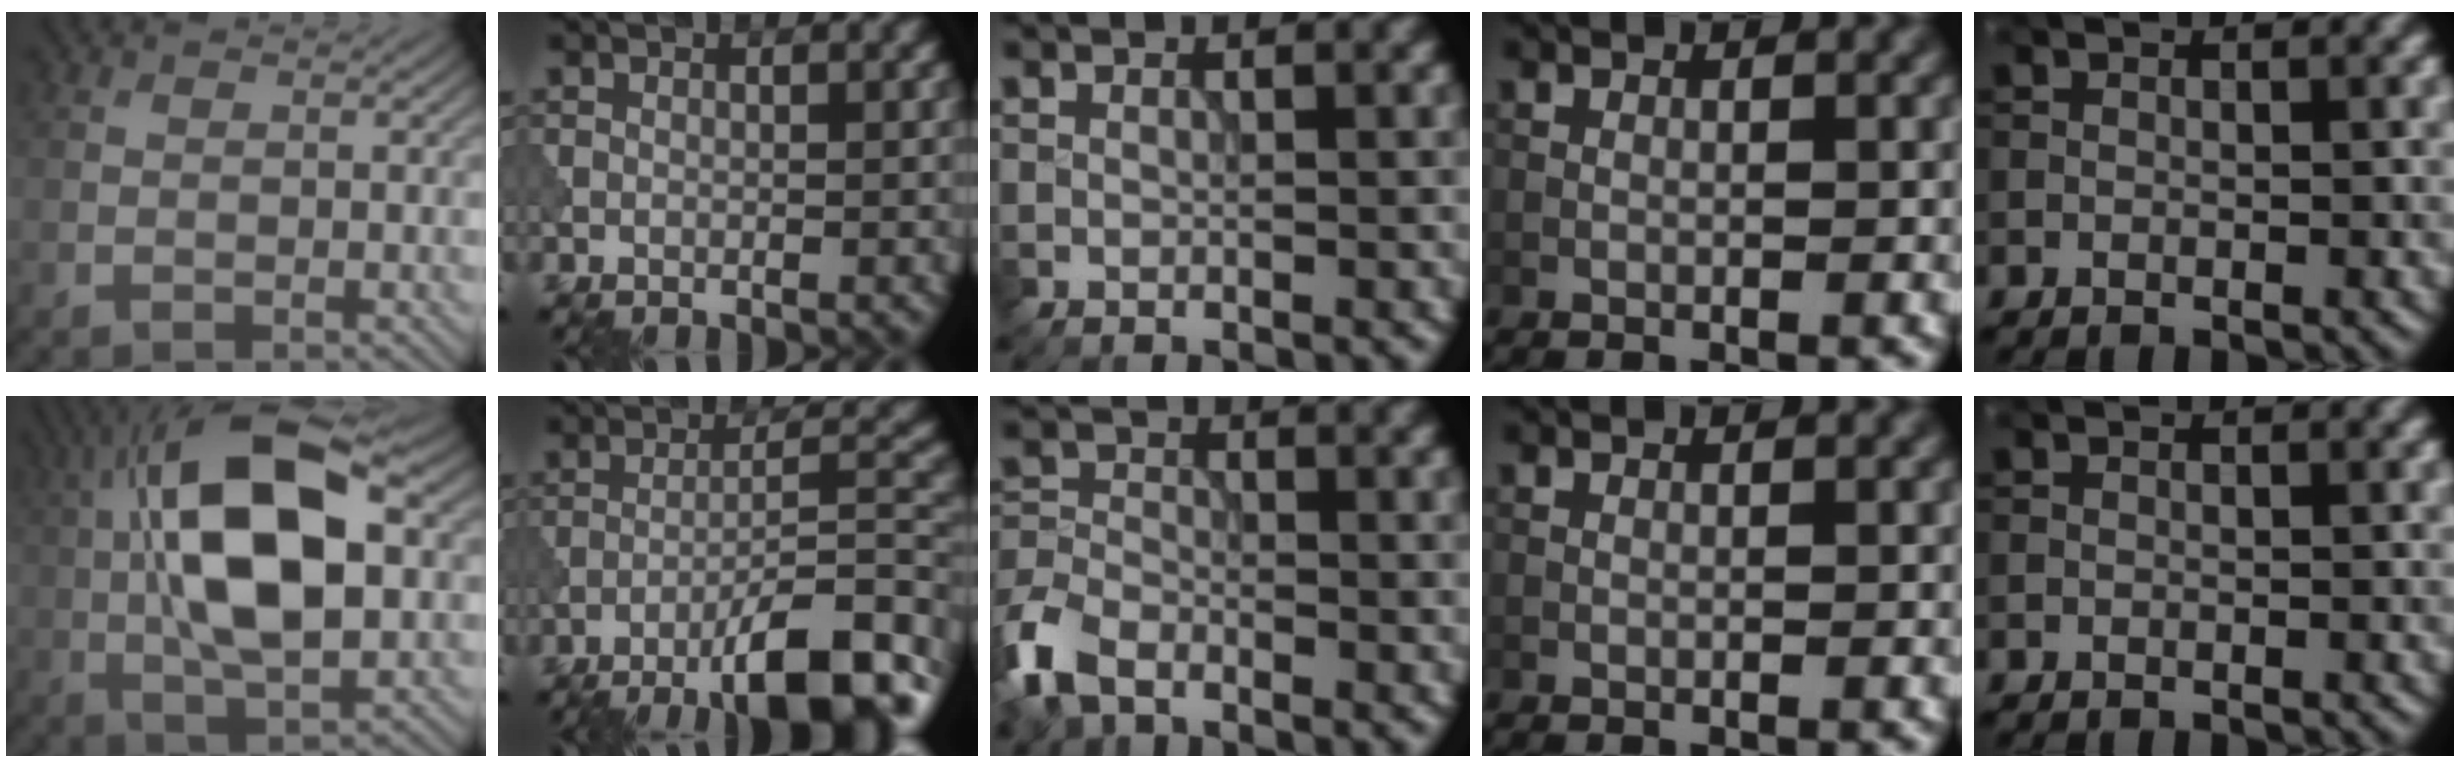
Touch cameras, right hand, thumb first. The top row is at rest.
{"thumb": {"total": 16.2, "force": [2.3, 7.1, 14.4], "torque": [-0.261, 0.024, 0.025]}, "index": {"total": 11.0, "force": [-7.1, 2.4, 8.1], "torque": [-0.120, 0.015, -0.112]}, "middle": {"total": 5.0, "force": [-3.5, 2.6, 2.4], "torque": [-0.057, -0.003, -0.085]}}